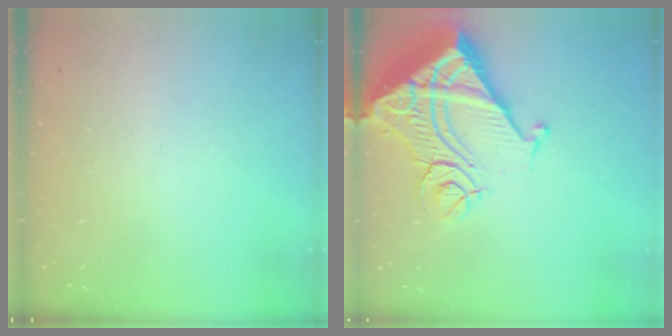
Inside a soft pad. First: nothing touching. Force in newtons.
{"total": 20.9, "press": 20.7, "slide": 2.6}